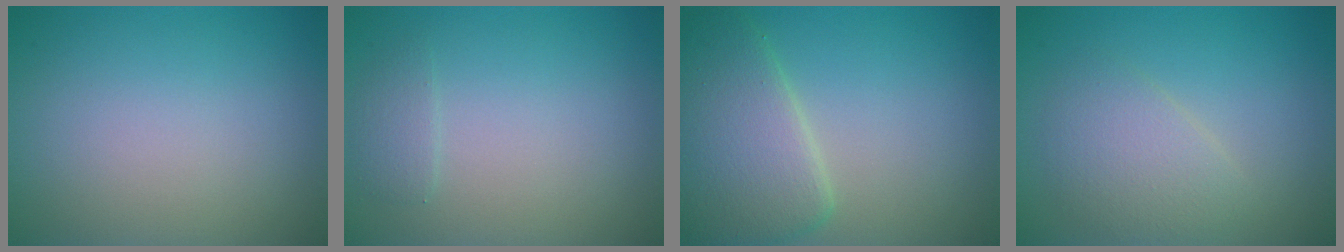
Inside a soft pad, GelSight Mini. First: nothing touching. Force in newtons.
{"total": 1.1, "press": 1.1, "slide": 0.2}
{"total": 6.3, "press": 6.3, "slide": 0.4}
{"total": 3.0, "press": 3.0, "slide": 0.0}